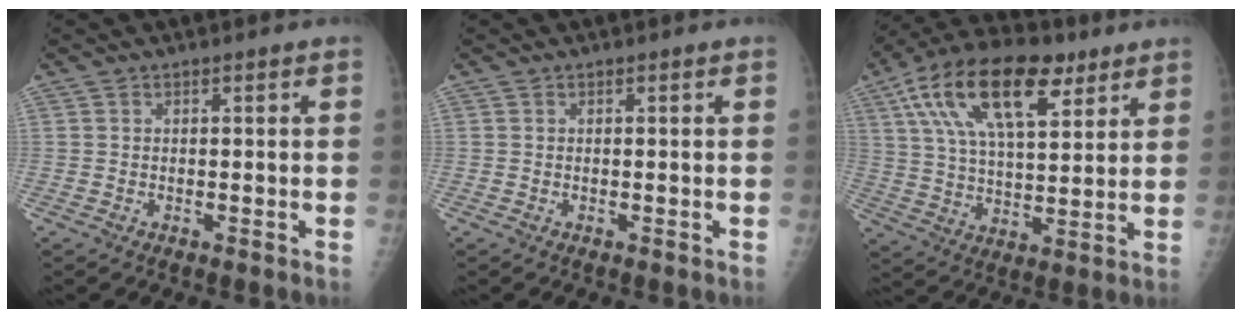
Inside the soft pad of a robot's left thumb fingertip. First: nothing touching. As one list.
[{"total": 0.0}, {"total": 20.7, "force": [10.0, 9.7, 15.4], "torque": [-0.260, -0.007, 0.175]}]